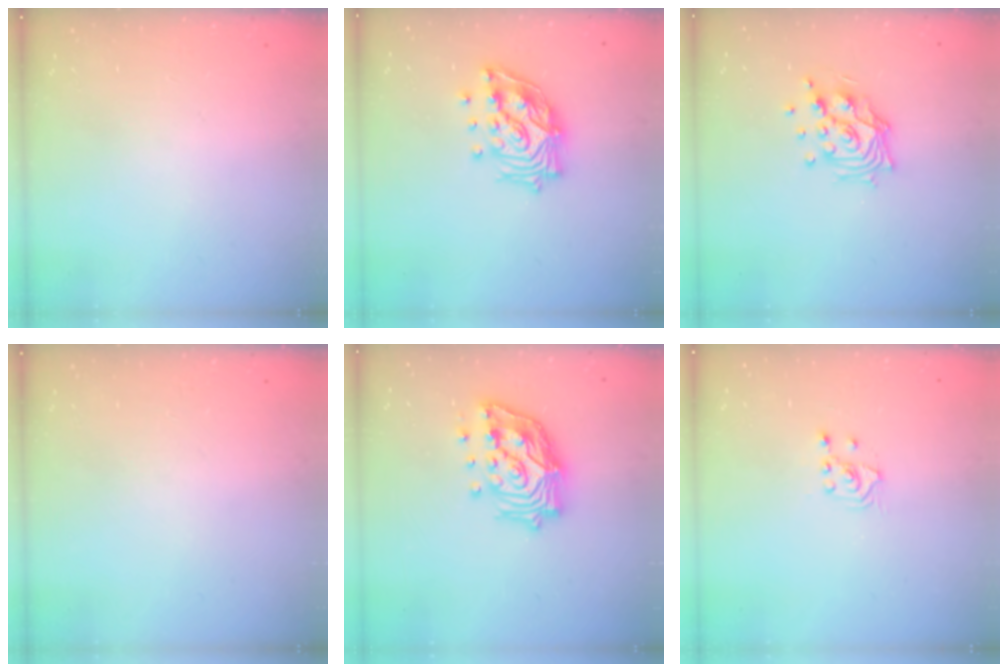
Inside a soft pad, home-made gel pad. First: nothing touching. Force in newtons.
{"total": 14.1, "press": 14.0, "slide": 1.4}
{"total": 12.6, "press": 12.5, "slide": 1.7}
{"total": 0.0}
{"total": 16.9, "press": 16.7, "slide": 2.3}
{"total": 2.5, "press": 2.4, "slide": 0.9}